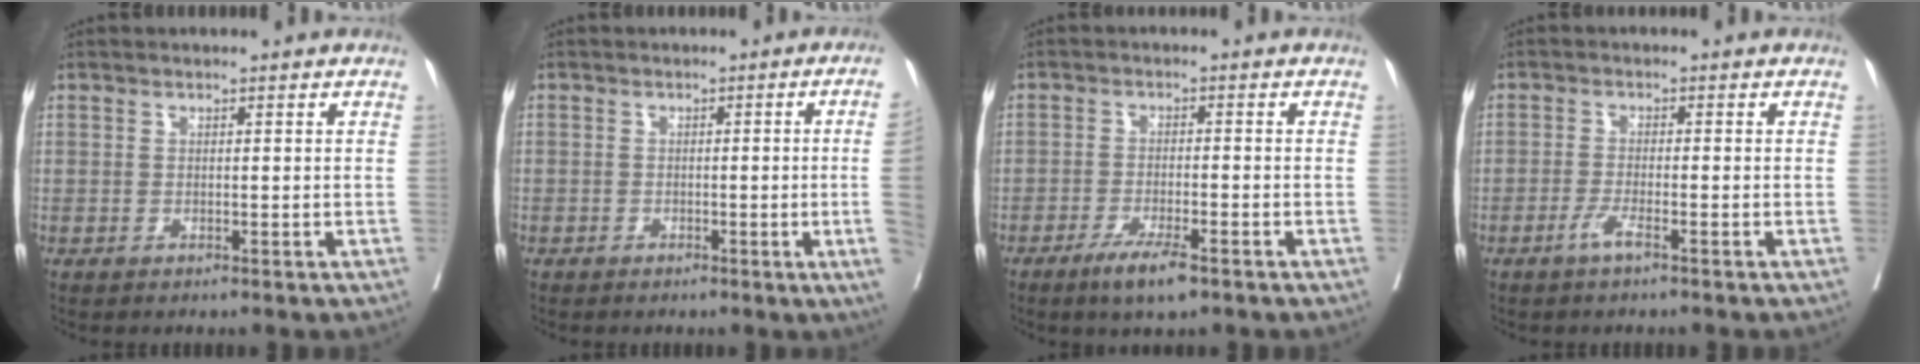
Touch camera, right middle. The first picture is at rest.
{"total": 4.9, "force": [-0.8, -1.3, 4.7], "torque": [-0.046, -0.007, -0.015]}
{"total": 5.1, "force": [-3.3, 0.7, 3.9], "torque": [-0.075, -0.009, -0.056]}
{"total": 2.3, "force": [-1.4, -0.1, 1.8], "torque": [-0.037, -0.002, -0.032]}